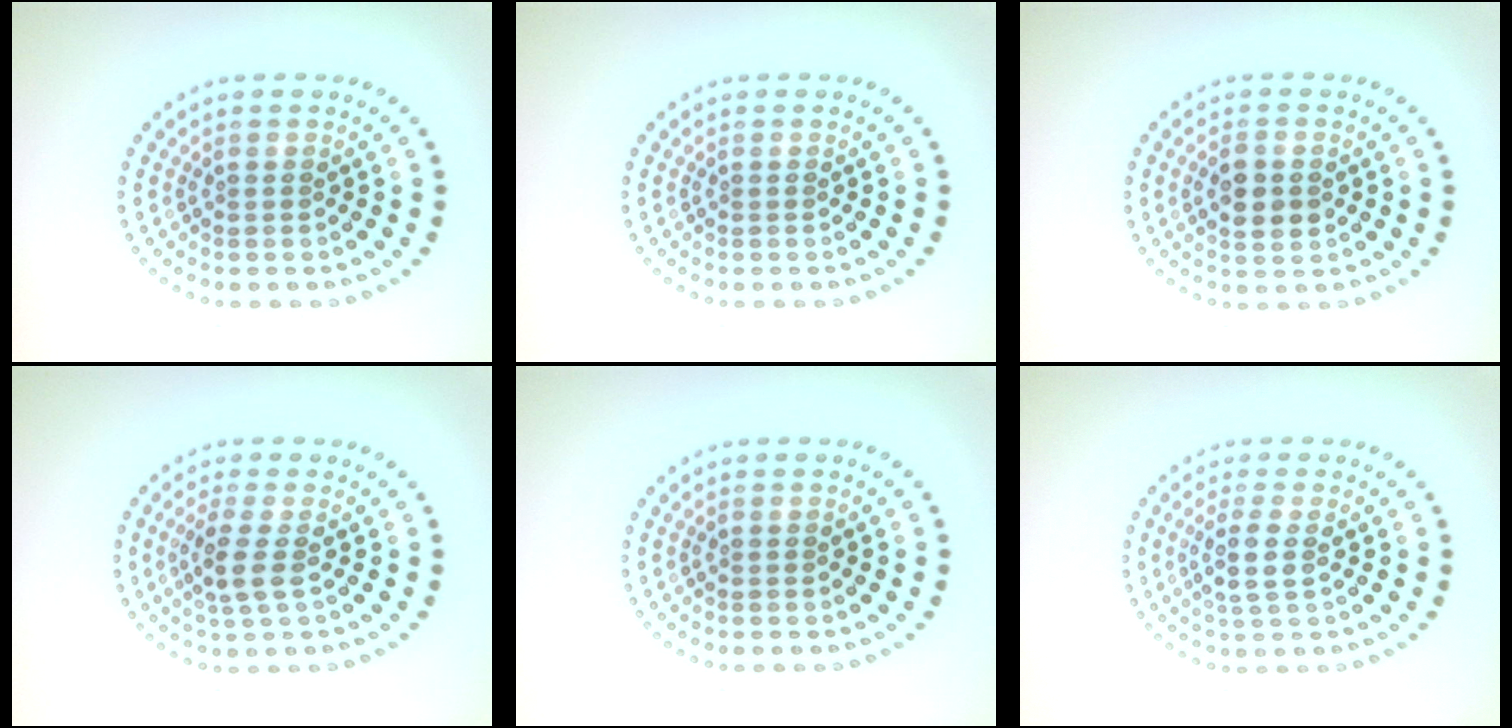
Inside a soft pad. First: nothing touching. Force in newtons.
{"total": 0.0}
{"total": 2.8, "press": 2.8, "slide": 0.3}
{"total": 2.4, "press": 2.1, "slide": 1.2}
{"total": 0.0}
{"total": 2.4, "press": 2.1, "slide": 1.1}